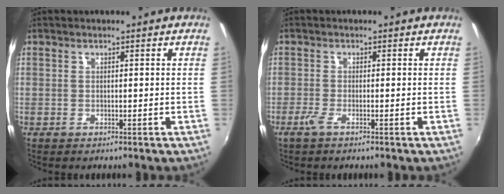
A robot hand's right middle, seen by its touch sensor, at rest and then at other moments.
{"total": 2.1, "force": [-1.4, 0.1, 1.6], "torque": [-0.037, -0.006, -0.030]}